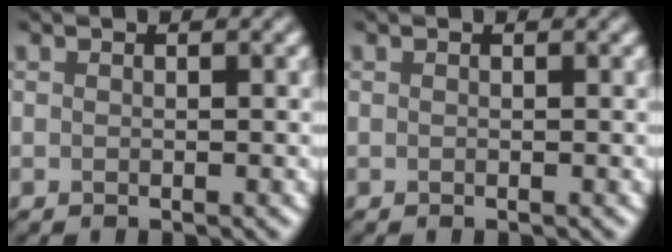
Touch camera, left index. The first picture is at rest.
{"total": 0.0}